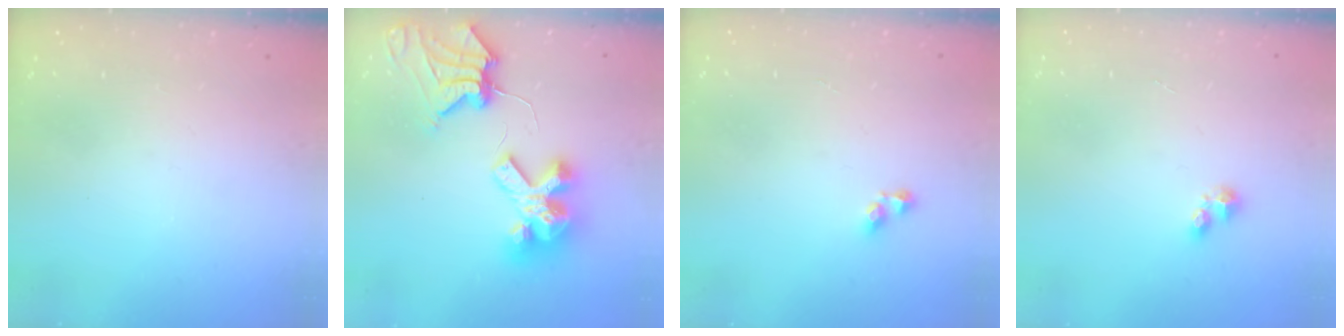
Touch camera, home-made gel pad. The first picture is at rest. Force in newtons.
{"total": 11.3, "press": 11.3, "slide": 1.4}
{"total": 3.7, "press": 3.7, "slide": 0.4}
{"total": 3.0, "press": 3.0, "slide": 0.3}